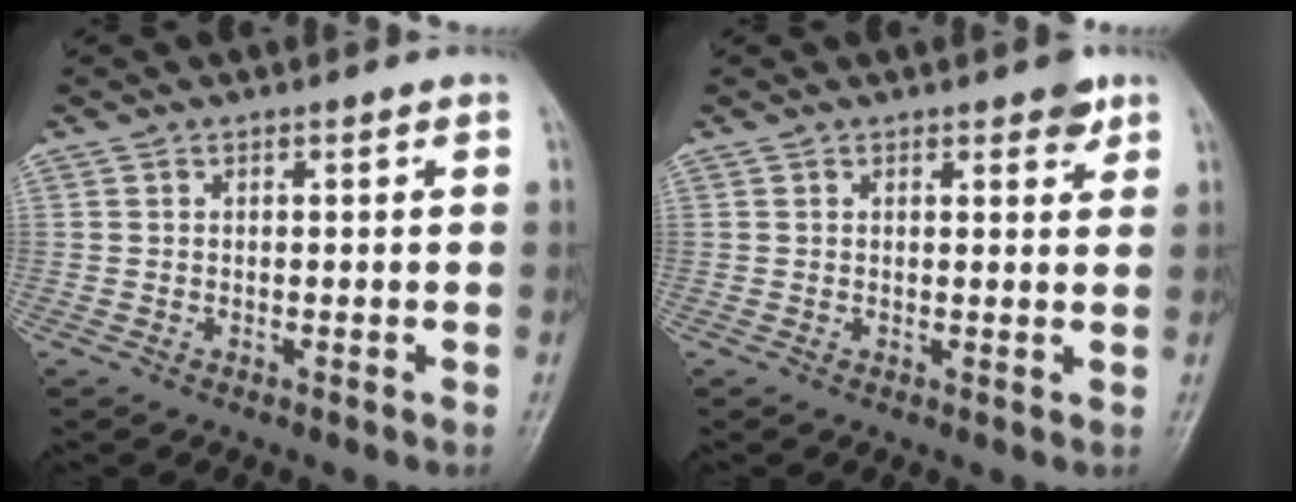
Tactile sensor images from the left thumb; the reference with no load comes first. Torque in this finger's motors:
{"motor_torque": [0.59, 0.14, 0.64, -0.07, 0.03]}